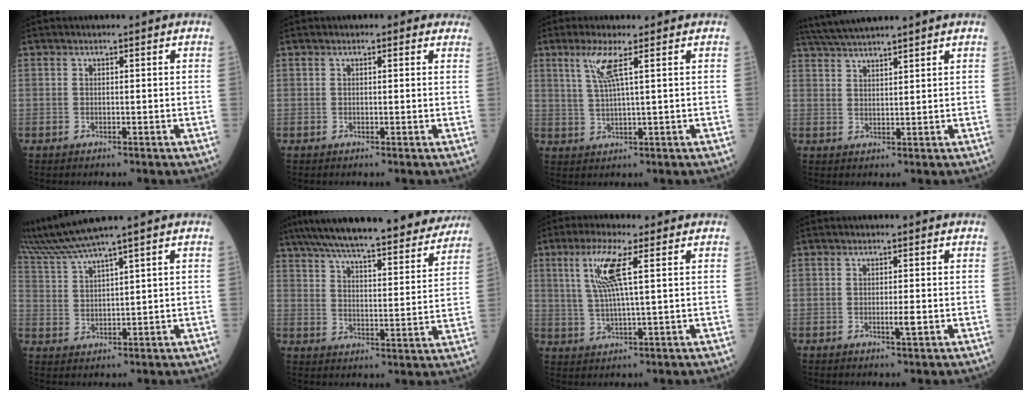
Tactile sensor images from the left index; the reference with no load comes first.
{"total": 1.1, "force": [0.7, 0.8, 0.4], "torque": [0.004, 0.000, -0.004]}
{"total": 4.3, "force": [2.0, -0.3, 3.8], "torque": [-0.086, -0.004, 0.041]}
{"total": 7.8, "force": [7.1, -0.8, 3.2], "torque": [-0.064, 0.033, 0.124]}
{"total": 7.4, "force": [6.5, -2.1, 2.8], "torque": [-0.073, 0.003, 0.139]}
{"total": 28.7, "force": [25.2, 4.9, 13.0], "torque": [-0.220, -0.012, 0.336]}
{"total": 7.3, "force": [2.4, 0.2, 6.9], "torque": [-0.154, 0.004, 0.049]}
{"total": 1.5, "force": [-0.4, 0.0, 1.5], "torque": [-0.029, -0.005, -0.006]}